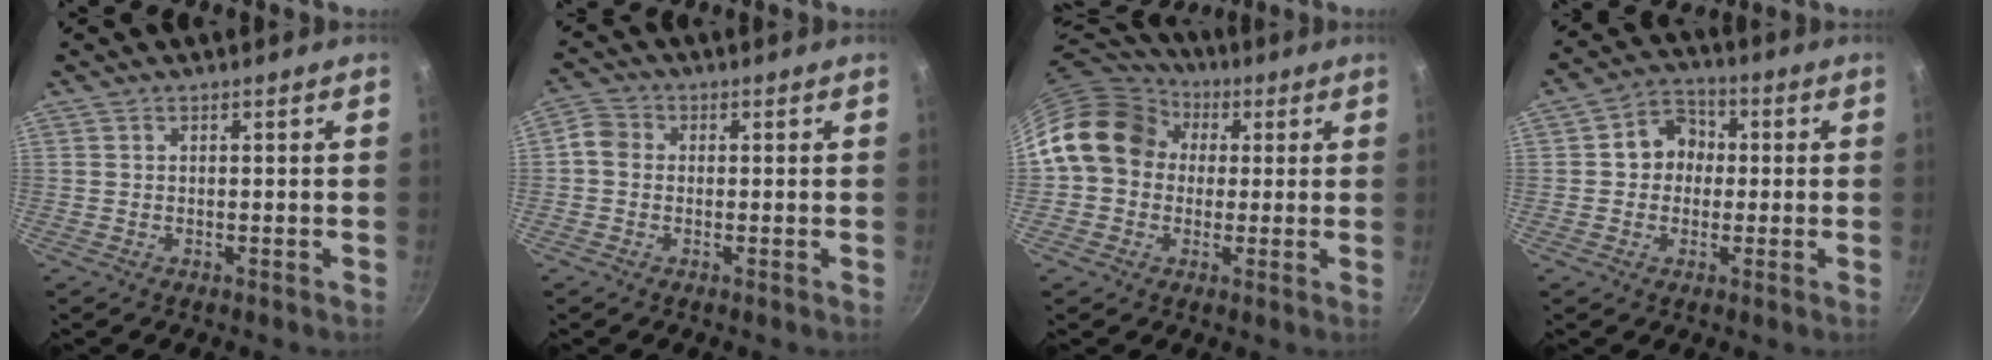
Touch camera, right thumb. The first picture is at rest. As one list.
[{"total": 3.7, "force": [-0.2, 3.3, 1.7], "torque": [-0.023, 0.010, -0.020]}, {"total": 15.3, "force": [2.2, 12.9, 7.9], "torque": [-0.111, 0.035, 0.023]}, {"total": 7.7, "force": [0.3, 6.7, 3.8], "torque": [-0.016, 0.016, -0.007]}]